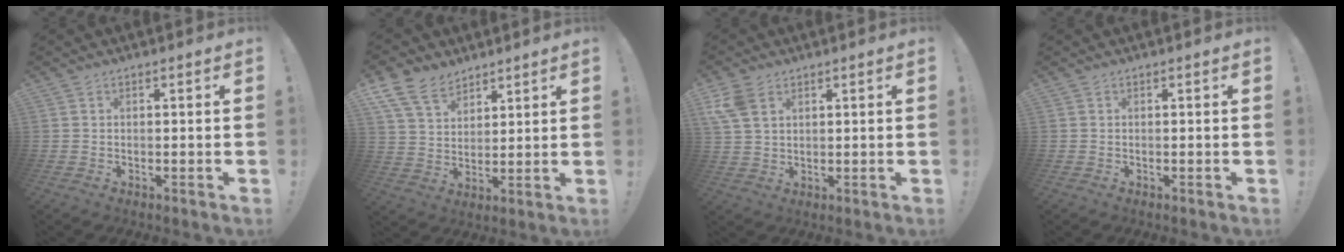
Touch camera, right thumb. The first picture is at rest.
{"total": 11.2, "force": [8.1, 6.6, 4.1], "torque": [-0.086, -0.044, 0.161]}
{"total": 7.3, "force": [3.6, 4.4, 4.6], "torque": [-0.100, -0.007, 0.071]}
{"total": 0.0}